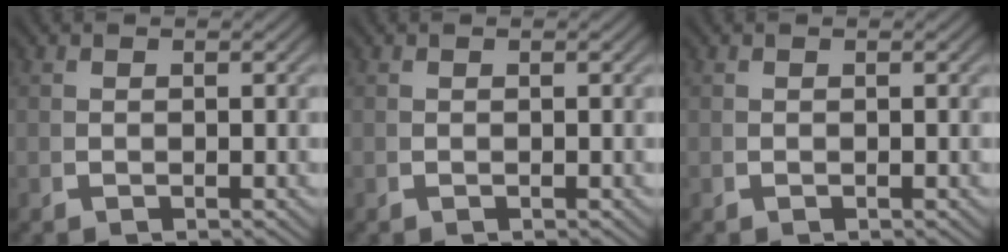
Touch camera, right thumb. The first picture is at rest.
{"total": 0.0}
{"total": 0.0}